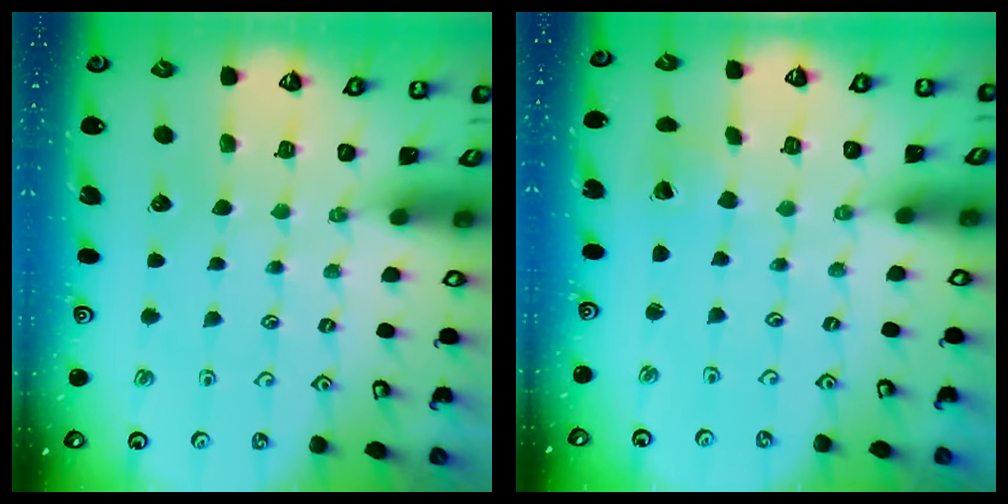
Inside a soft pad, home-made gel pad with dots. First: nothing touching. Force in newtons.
{"total": 1.4, "press": 1.4, "slide": 0.1}